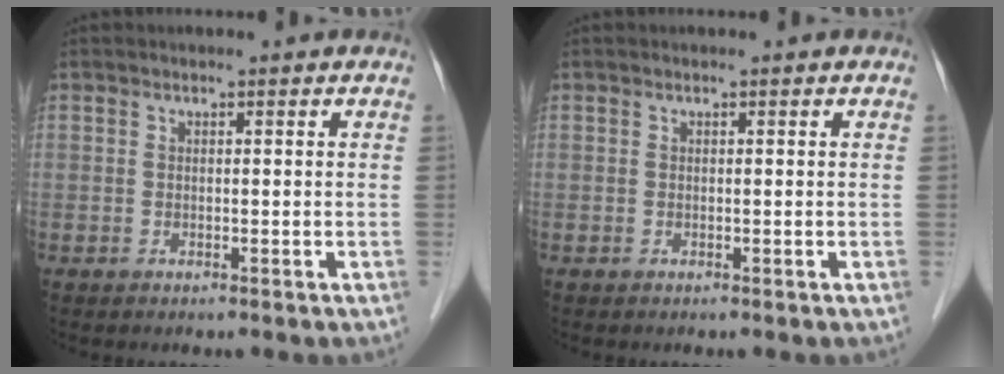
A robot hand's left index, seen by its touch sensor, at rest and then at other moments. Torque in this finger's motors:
{"motor_torque": [0.00, 0.00, -0.01, 0.00]}